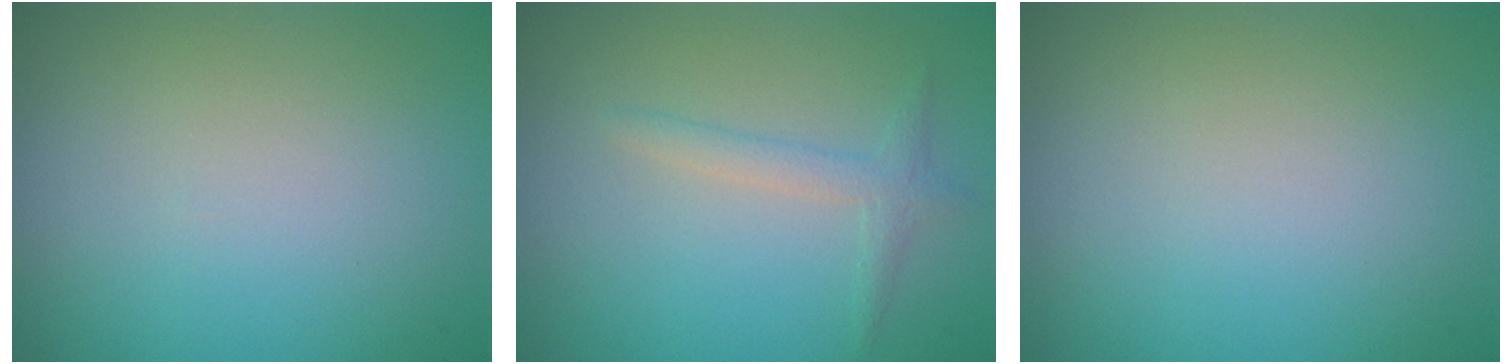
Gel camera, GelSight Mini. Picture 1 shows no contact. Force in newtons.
{"total": 1.7, "press": 1.7, "slide": 0.1}
{"total": 0.0}